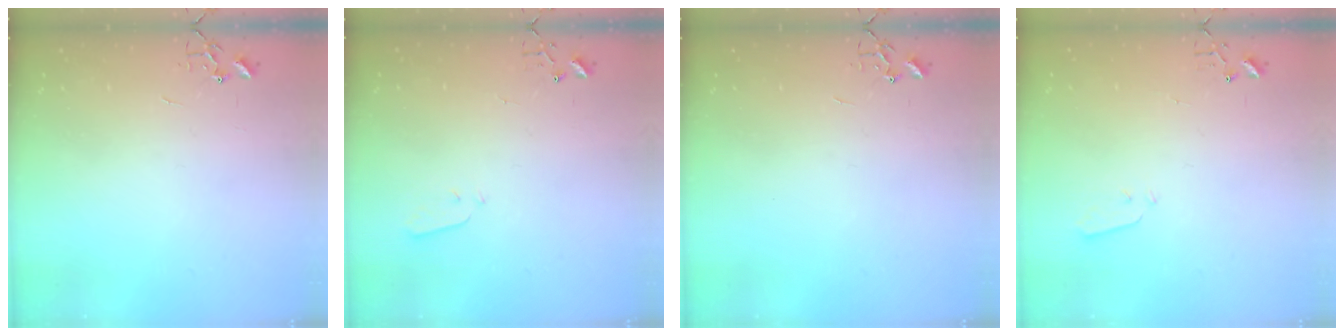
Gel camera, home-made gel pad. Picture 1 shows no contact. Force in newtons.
{"total": 3.1, "press": 3.0, "slide": 0.9}
{"total": 0.0}
{"total": 3.0, "press": 2.9, "slide": 0.7}